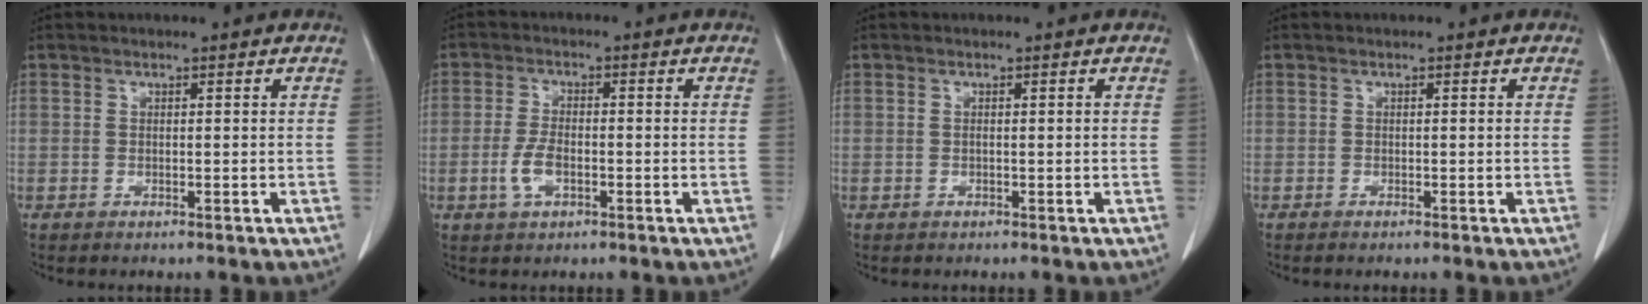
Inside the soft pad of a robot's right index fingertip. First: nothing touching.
{"total": 4.2, "force": [-1.5, 1.8, 3.4], "torque": [-0.076, 0.001, -0.028]}
{"total": 0.5, "force": [0.0, 0.1, 0.5], "torque": [-0.013, 0.000, 0.002]}
{"total": 0.5, "force": [-0.4, 0.0, 0.3], "torque": [-0.012, -0.002, -0.007]}